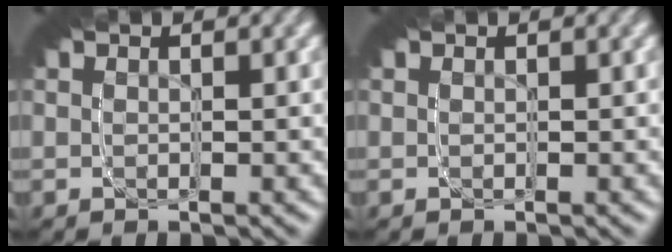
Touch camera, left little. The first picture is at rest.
{"total": 0.0}